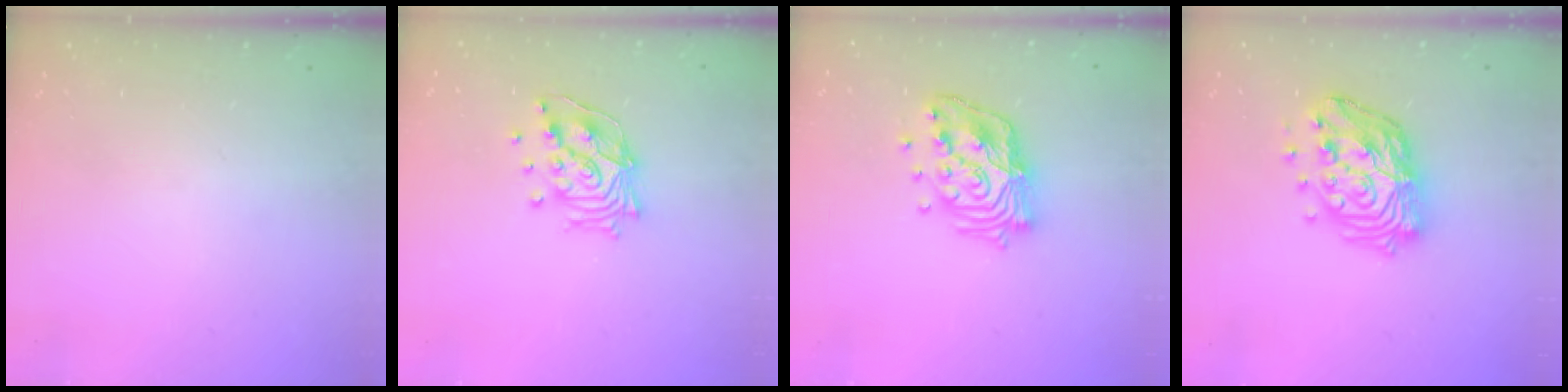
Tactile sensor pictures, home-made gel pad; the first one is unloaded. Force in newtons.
{"total": 14.4, "press": 14.3, "slide": 1.7}
{"total": 16.7, "press": 16.7, "slide": 1.4}
{"total": 17.1, "press": 17.0, "slide": 1.9}